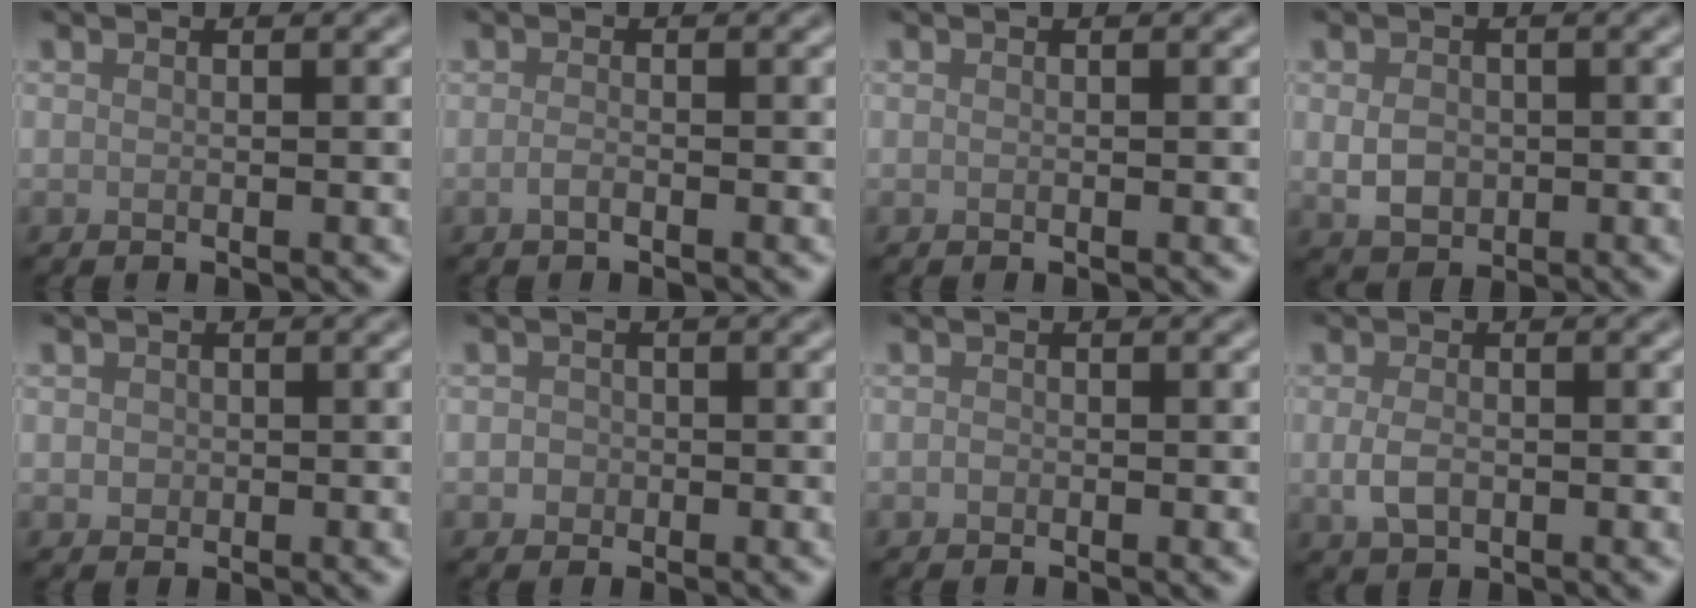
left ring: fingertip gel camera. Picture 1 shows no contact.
{"total": 0.8, "force": [-0.4, 0.3, 0.6], "torque": [-0.014, -0.002, -0.008]}
{"total": 0.0}
{"total": 3.0, "force": [-0.1, 2.3, 1.9], "torque": [-0.038, -0.002, -0.002]}
{"total": 1.0, "force": [0.0, 1.0, 0.3], "torque": [0.002, -0.004, 0.000]}
{"total": 1.1, "force": [-0.3, 1.1, 0.2], "torque": [0.005, -0.002, -0.007]}
{"total": 0.5, "force": [-0.2, 0.4, 0.2], "torque": [-0.003, -0.003, -0.005]}
{"total": 2.4, "force": [-0.3, 1.6, 1.7], "torque": [-0.038, -0.004, -0.007]}